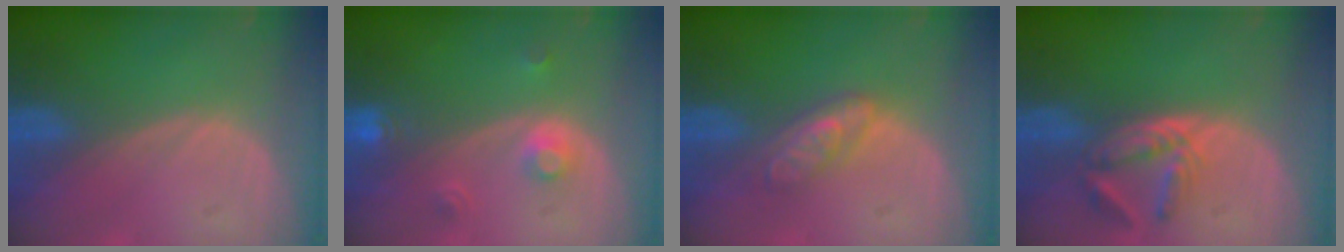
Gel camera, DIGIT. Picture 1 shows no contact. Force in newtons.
{"total": 3.0, "press": 2.8, "slide": 1.2}
{"total": 4.8, "press": 4.3, "slide": 2.1}
{"total": 5.8, "press": 5.2, "slide": 2.6}